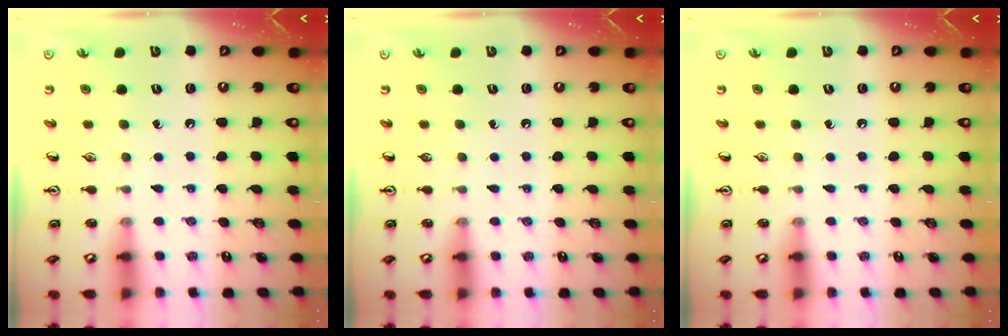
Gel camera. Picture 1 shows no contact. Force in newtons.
{"total": 0.0}
{"total": 0.0}